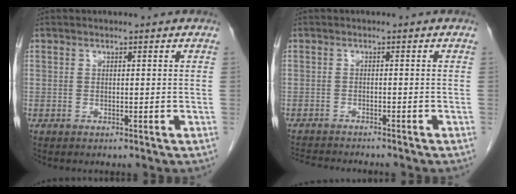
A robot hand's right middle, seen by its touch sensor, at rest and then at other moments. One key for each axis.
{"total": 7.3, "fx": -6.8, "fy": 0.8, "fz": 2.6, "tx": -0.038, "ty": -0.008, "tz": -0.103}